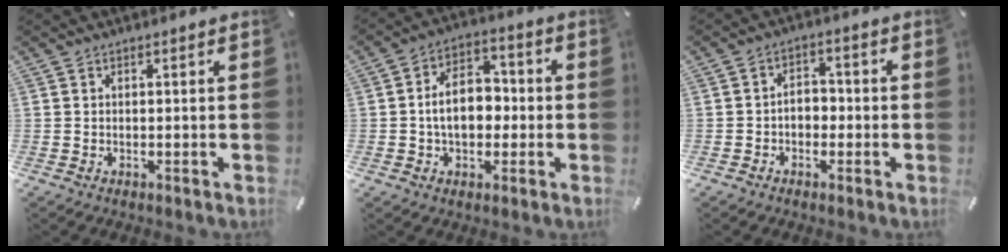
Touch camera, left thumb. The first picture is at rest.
{"total": 10.6, "force": [-0.9, 7.5, 7.4], "torque": [-0.122, 0.015, -0.017]}
{"total": 4.2, "force": [-1.5, 3.0, 2.4], "torque": [-0.044, 0.015, -0.029]}